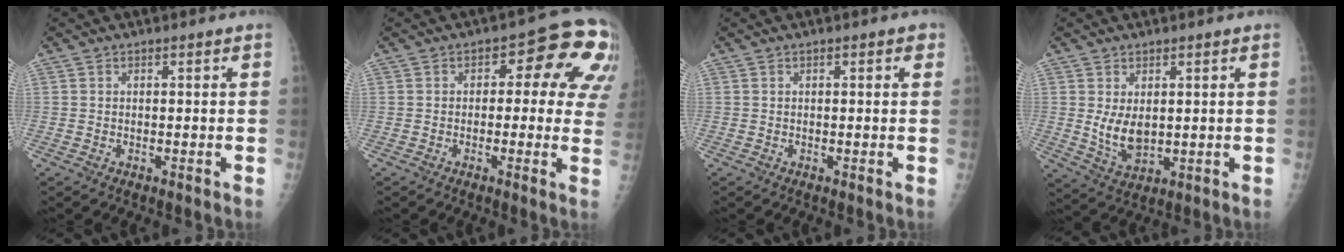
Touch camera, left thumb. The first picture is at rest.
{"total": 13.0, "force": [2.8, 6.6, 10.8], "torque": [-0.076, 0.016, 0.021]}
{"total": 1.8, "force": [0.6, 0.8, 1.5], "torque": [-0.016, 0.003, 0.005]}
{"total": 6.5, "force": [0.7, 3.9, 5.1], "torque": [-0.080, -0.016, 0.027]}